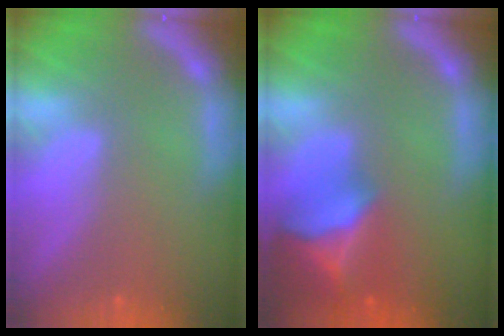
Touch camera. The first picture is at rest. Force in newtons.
{"total": 8.4}